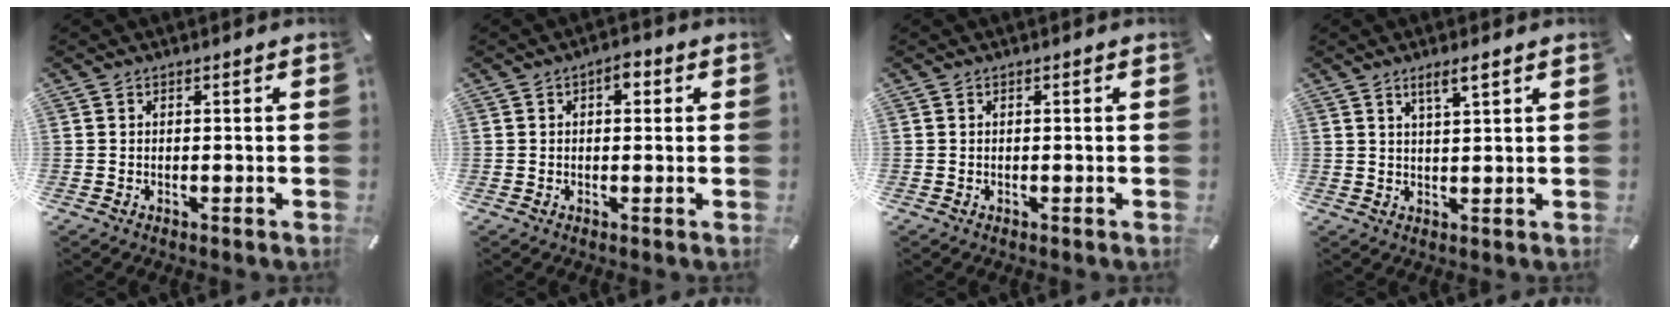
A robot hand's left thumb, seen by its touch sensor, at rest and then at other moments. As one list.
[{"total": 3.1, "force": [0.8, 1.9, 2.3], "torque": [-0.025, -0.001, 0.006]}, {"total": 0.0}, {"total": 4.0, "force": [2.7, 0.5, 2.9], "torque": [-0.062, -0.004, 0.047]}]